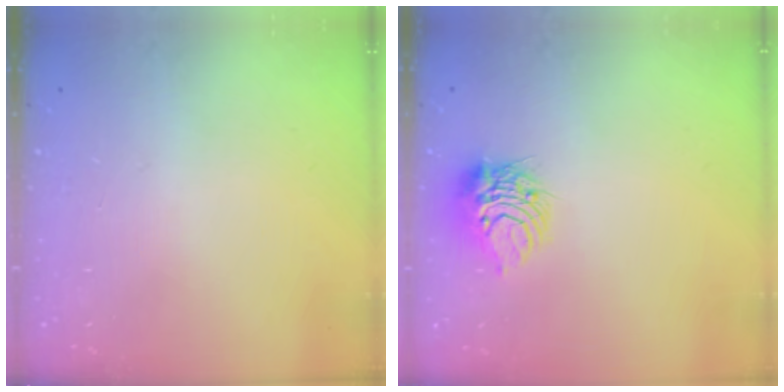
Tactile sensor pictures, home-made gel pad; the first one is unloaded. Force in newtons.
{"total": 8.2, "press": 8.2, "slide": 0.3}